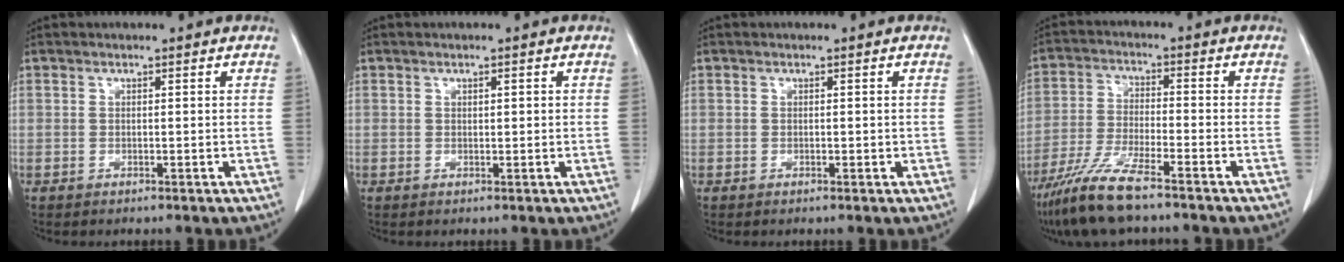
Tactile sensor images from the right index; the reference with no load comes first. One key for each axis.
{"total": 0.7, "fx": 0.3, "fy": 0.4, "fz": 0.6, "tx": -0.007, "ty": 0.001, "tz": 0.005}
{"total": 0.7, "fx": 0.0, "fy": 0.6, "fz": 0.5, "tx": -0.002, "ty": 0.003, "tz": 0.000}
{"total": 9.6, "fx": -7.3, "fy": 0.8, "fz": 6.1, "tx": -0.126, "ty": -0.026, "tz": -0.142}